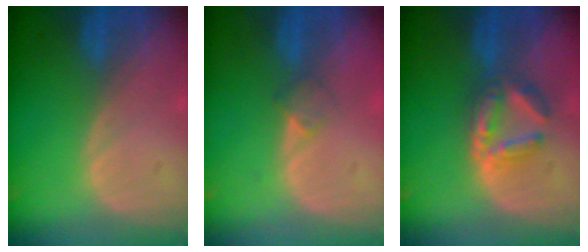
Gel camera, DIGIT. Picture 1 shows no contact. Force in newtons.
{"total": 2.1, "press": 1.8, "slide": 1.0}
{"total": 5.7, "press": 5.5, "slide": 1.4}